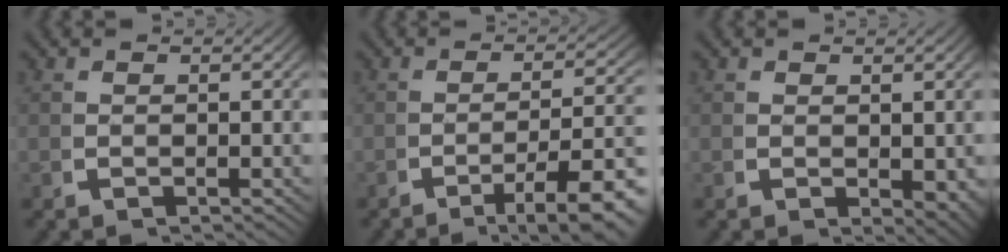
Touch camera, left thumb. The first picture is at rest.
{"total": 8.1, "force": [-4.2, 2.8, 6.3], "torque": [-0.083, -0.020, -0.046]}
{"total": 2.0, "force": [0.2, 1.2, 1.6], "torque": [-0.015, -0.015, 0.015]}